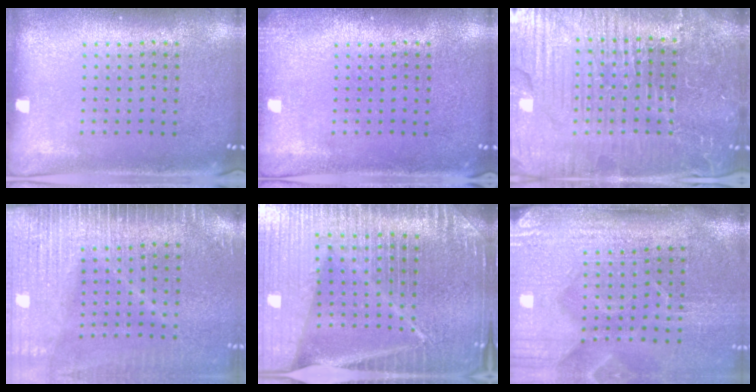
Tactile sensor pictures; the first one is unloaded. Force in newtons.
{"total": 1.0, "press": 1.0, "slide": 0.3}
{"total": 6.2, "press": 5.6, "slide": 2.7}
{"total": 3.8, "press": 3.3, "slide": 1.9}
{"total": 6.8, "press": 5.8, "slide": 3.5}
{"total": 4.9, "press": 4.1, "slide": 2.6}